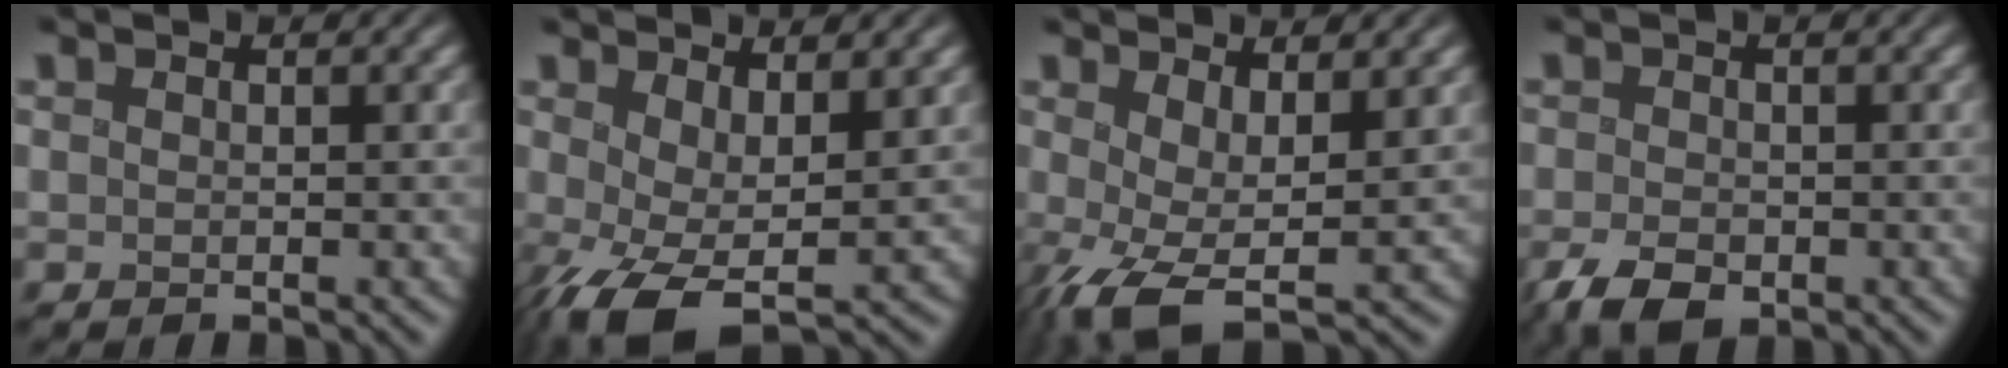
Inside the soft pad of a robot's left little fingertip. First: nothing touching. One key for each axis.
{"total": 6.5, "fx": -0.9, "fy": 3.1, "fz": 5.6, "tx": -0.111, "ty": -0.013, "tz": -0.015}
{"total": 5.8, "fx": -0.8, "fy": 2.5, "fz": 5.2, "tx": -0.100, "ty": -0.008, "tz": -0.018}
{"total": 3.6, "fx": -1.9, "fy": 2.2, "fz": 2.2, "tx": -0.042, "ty": -0.006, "tz": -0.038}